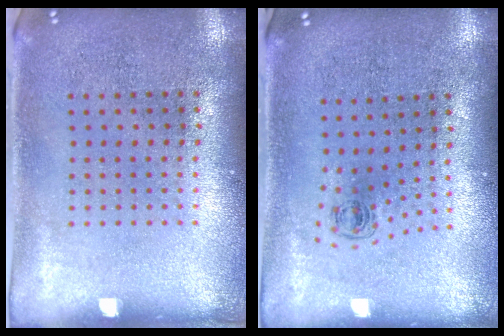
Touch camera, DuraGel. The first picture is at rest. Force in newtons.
{"total": 0.5, "press": 0.3, "slide": 0.4}